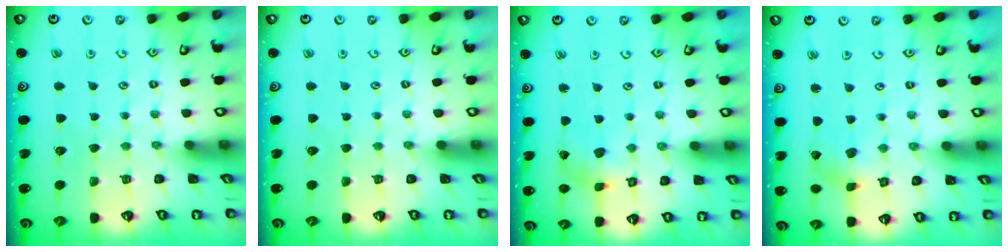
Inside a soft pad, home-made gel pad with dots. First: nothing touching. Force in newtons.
{"total": 0.0}
{"total": 3.1, "press": 3.1, "slide": 0.4}
{"total": 1.1, "press": 1.1, "slide": 0.3}